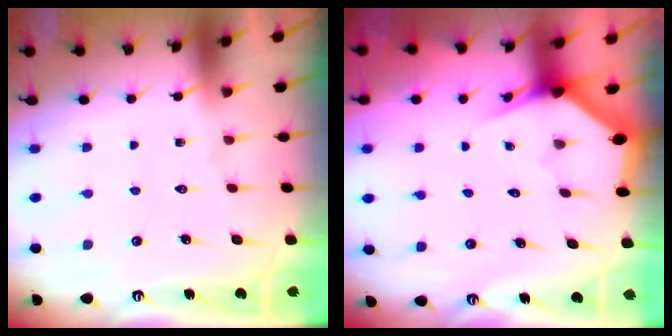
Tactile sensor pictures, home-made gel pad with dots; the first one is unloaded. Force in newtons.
{"total": 3.0, "press": 3.0, "slide": 0.1}